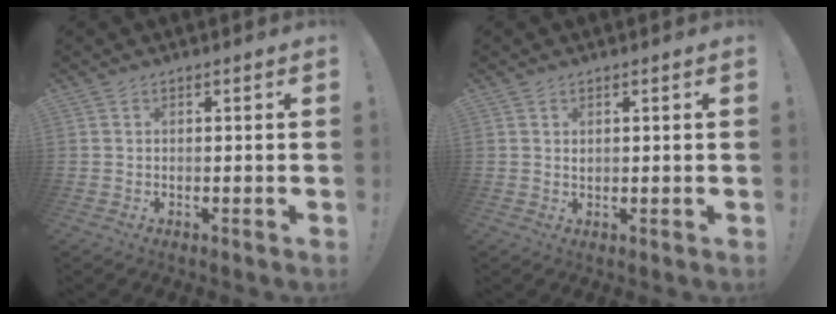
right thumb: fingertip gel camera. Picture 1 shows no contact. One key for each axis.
{"total": 0.8, "fx": 0.6, "fy": 0.4, "fz": 0.3, "tx": 0.000, "ty": -0.001, "tz": 0.010}